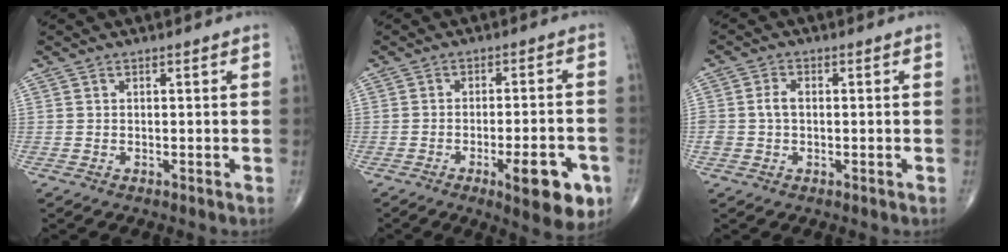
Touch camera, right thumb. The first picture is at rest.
{"total": 11.5, "force": [-5.1, 3.3, 9.8], "torque": [-0.112, 0.013, -0.063]}
{"total": 3.2, "force": [-0.1, 2.2, 2.3], "torque": [-0.052, 0.010, -0.004]}